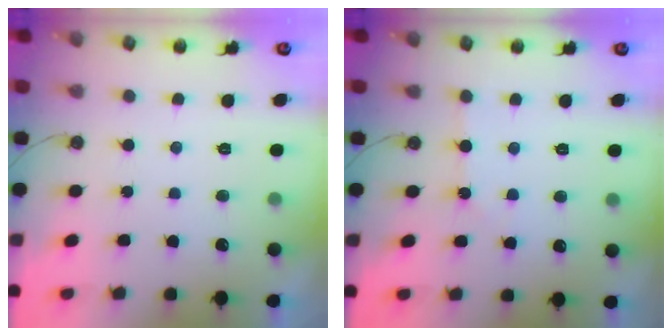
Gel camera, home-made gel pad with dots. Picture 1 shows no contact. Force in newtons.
{"total": 1.9, "press": 1.8, "slide": 0.4}